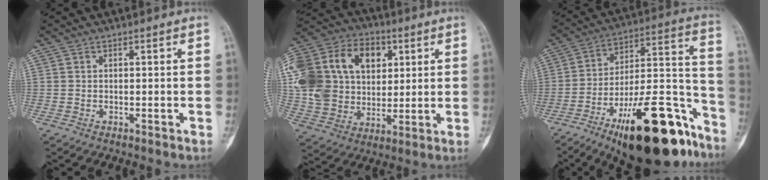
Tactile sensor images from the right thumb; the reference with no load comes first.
{"total": 26.9, "force": [6.7, 20.0, 16.8], "torque": [-0.338, 0.044, 0.128]}
{"total": 28.6, "force": [-17.2, 9.8, 20.7], "torque": [-0.245, 0.095, -0.266]}